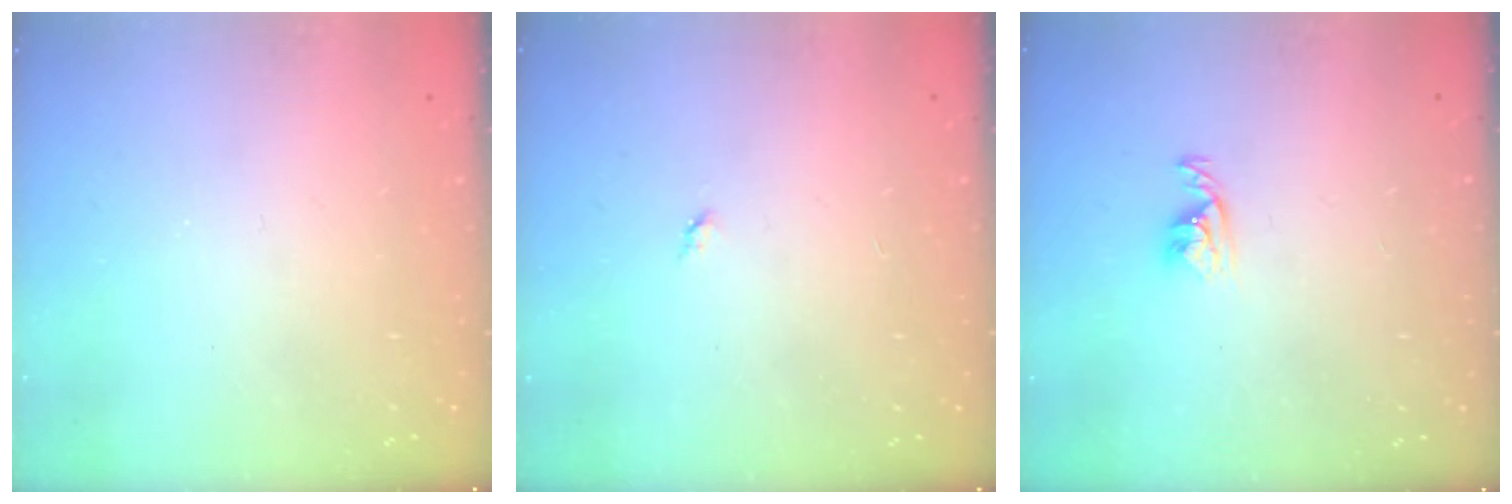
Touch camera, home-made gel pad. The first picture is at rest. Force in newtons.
{"total": 2.8, "press": 2.8, "slide": 0.4}
{"total": 3.3, "press": 3.3, "slide": 0.5}